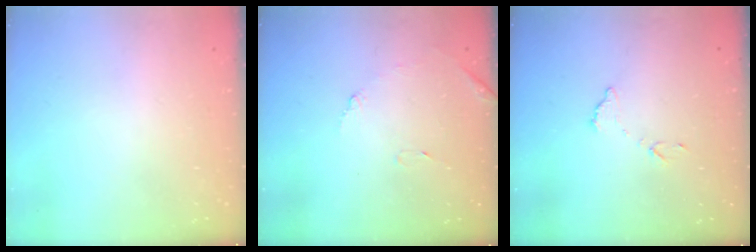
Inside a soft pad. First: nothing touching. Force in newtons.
{"total": 7.4, "press": 7.4, "slide": 0.4}
{"total": 6.5, "press": 6.5, "slide": 0.4}